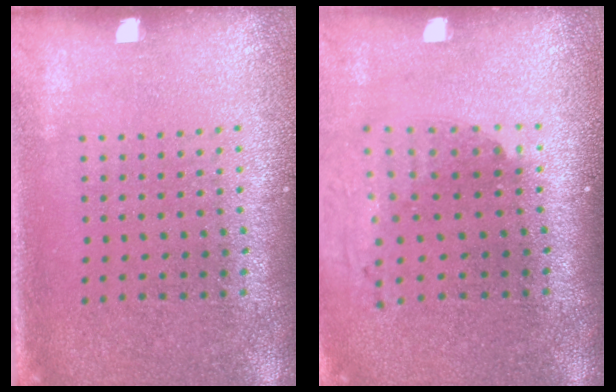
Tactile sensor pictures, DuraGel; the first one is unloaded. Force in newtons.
{"total": 2.0, "press": 1.5, "slide": 1.4}